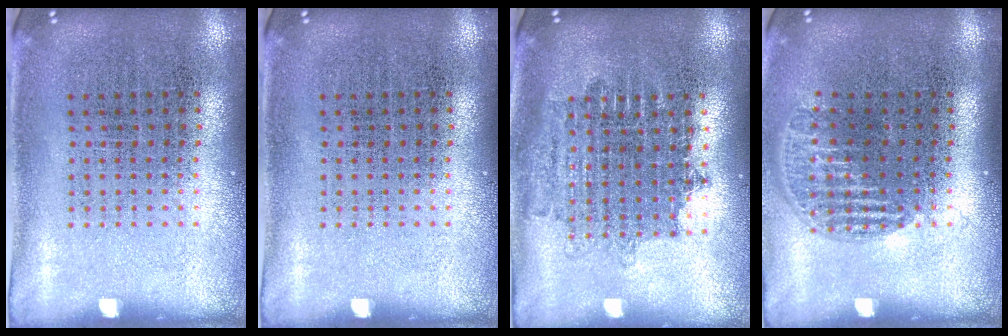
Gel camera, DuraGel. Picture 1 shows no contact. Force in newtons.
{"total": 0.0}
{"total": 1.8, "press": 1.5, "slide": 1.0}
{"total": 1.2, "press": 1.0, "slide": 0.5}